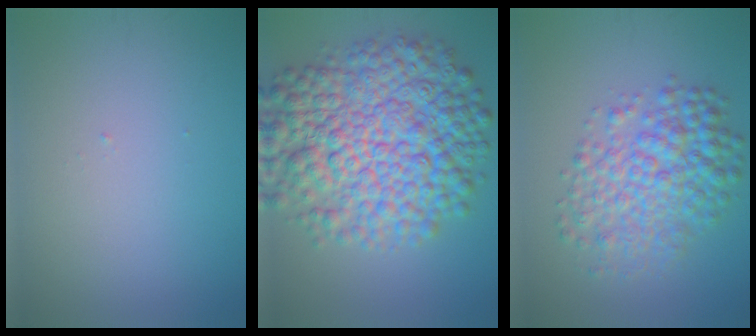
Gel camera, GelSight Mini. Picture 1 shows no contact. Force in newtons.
{"total": 12.1, "press": 12.1, "slide": 0.2}
{"total": 6.2, "press": 6.2, "slide": 0.0}